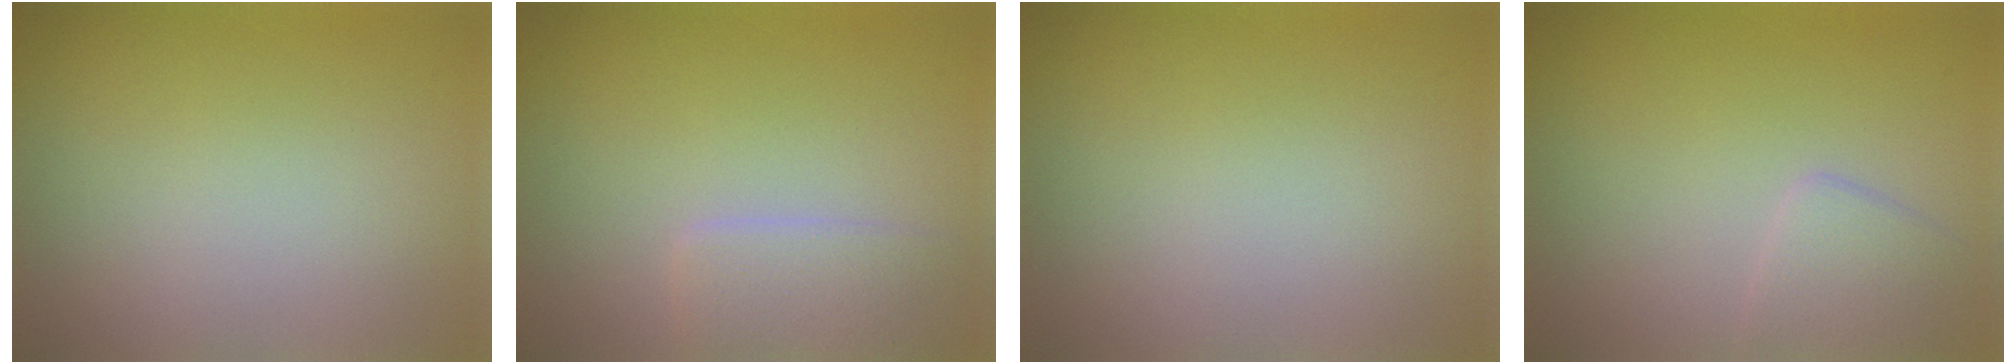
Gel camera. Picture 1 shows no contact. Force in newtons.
{"total": 2.8, "press": 2.8, "slide": 0.2}
{"total": 0.0}
{"total": 2.5, "press": 2.5, "slide": 0.1}